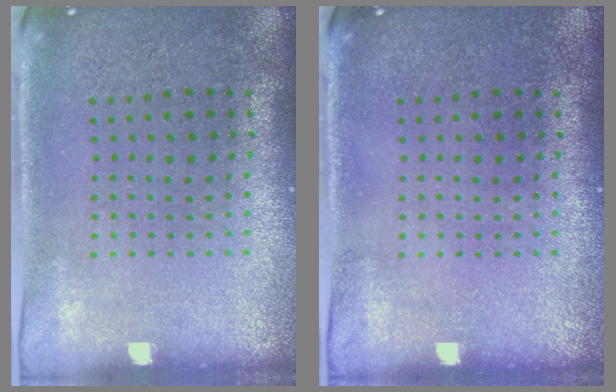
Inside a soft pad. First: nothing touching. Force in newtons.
{"total": 0.0}